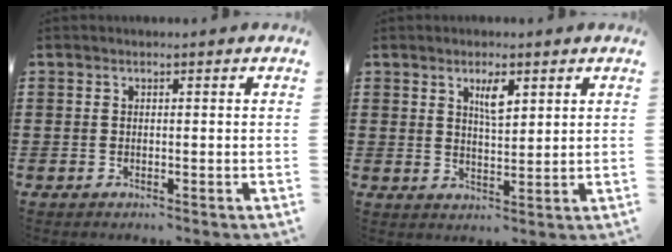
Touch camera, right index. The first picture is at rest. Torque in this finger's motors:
{"motor_torque": [0.09, -0.08, 0.17, 0.04]}